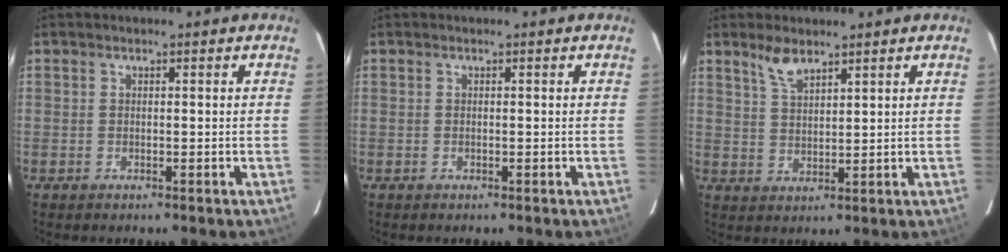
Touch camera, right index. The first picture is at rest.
{"total": 0.0}
{"total": 4.4, "force": [3.5, 1.4, 2.4], "torque": [-0.047, 0.003, 0.070]}